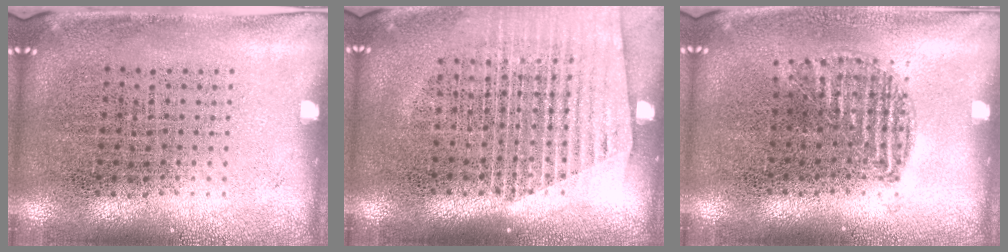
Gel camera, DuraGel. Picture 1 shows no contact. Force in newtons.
{"total": 1.5, "press": 1.4, "slide": 0.5}
{"total": 0.9, "press": 0.8, "slide": 0.5}